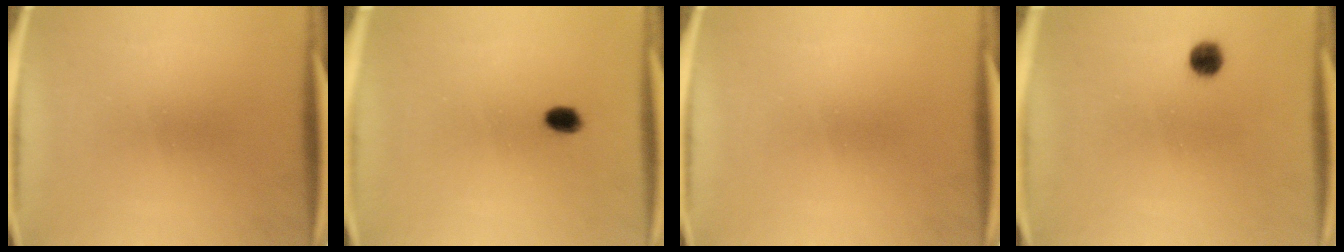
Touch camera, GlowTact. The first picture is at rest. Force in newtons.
{"total": 2.4}
{"total": 0.0}
{"total": 3.5}